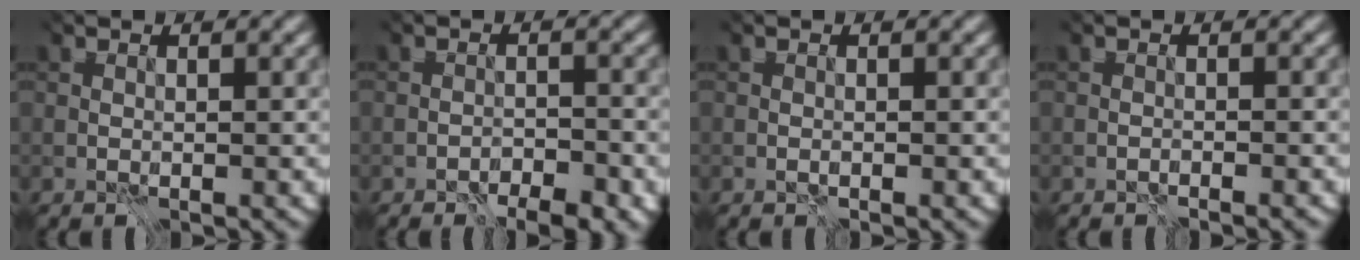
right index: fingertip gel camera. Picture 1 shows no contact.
{"total": 5.4, "force": [-5.3, 0.6, 0.7], "torque": [0.023, -0.006, -0.076]}
{"total": 0.9, "force": [-0.7, -0.5, -0.3], "torque": [0.008, 0.001, -0.020]}
{"total": 2.1, "force": [-1.7, -0.9, -0.7], "torque": [0.018, 0.000, -0.048]}